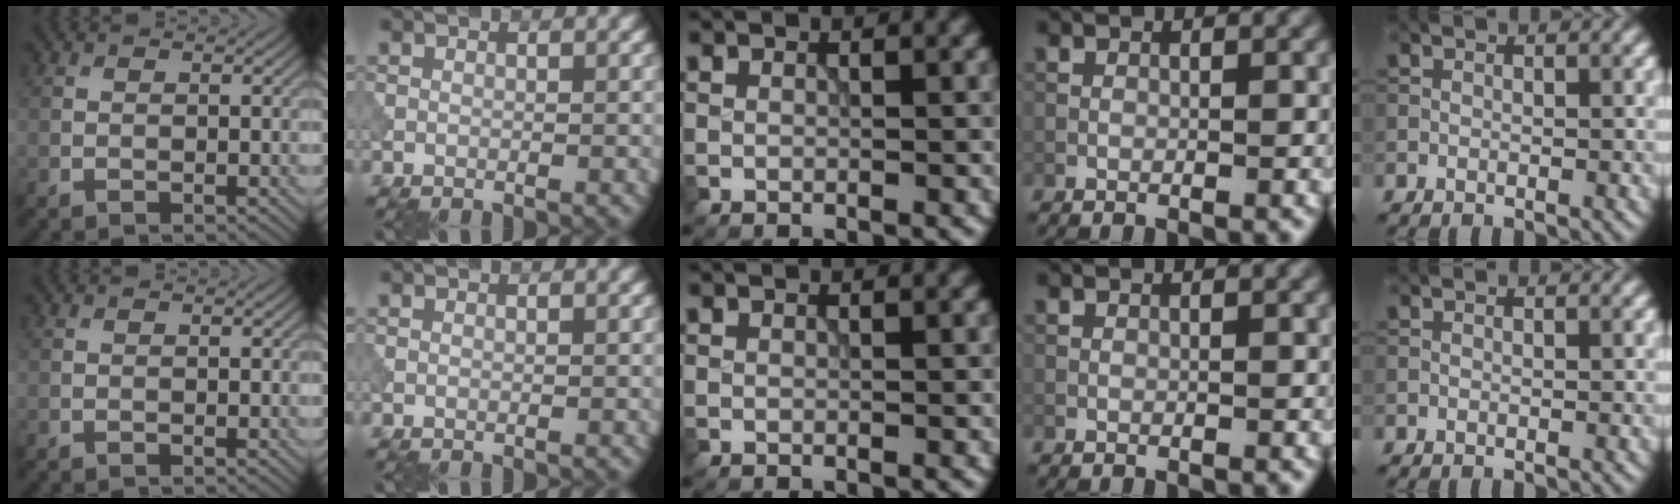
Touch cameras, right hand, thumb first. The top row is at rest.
{}